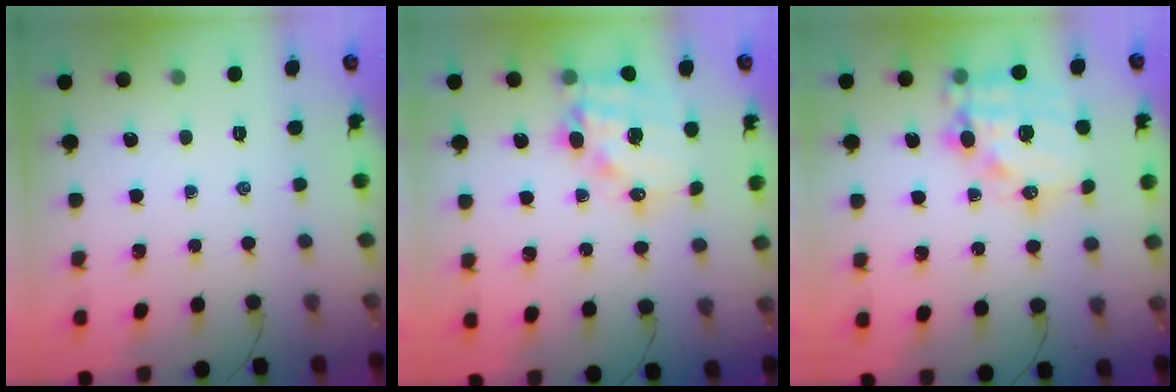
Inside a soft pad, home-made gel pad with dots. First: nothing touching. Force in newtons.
{"total": 14.9, "press": 14.5, "slide": 3.4}
{"total": 16.9, "press": 16.5, "slide": 3.5}